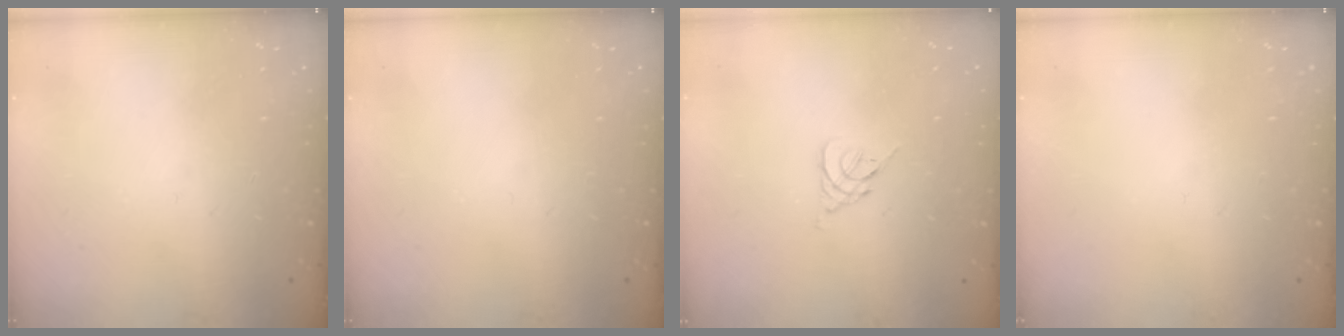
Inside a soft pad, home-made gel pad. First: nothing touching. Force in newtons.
{"total": 0.0}
{"total": 2.6, "press": 2.5, "slide": 0.7}
{"total": 0.0}